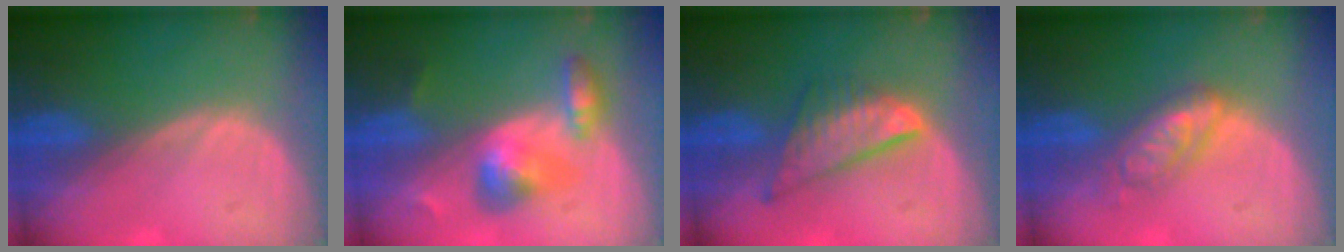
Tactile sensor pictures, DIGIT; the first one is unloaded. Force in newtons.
{"total": 6.2, "press": 6.1, "slide": 1.0}
{"total": 7.9, "press": 6.6, "slide": 4.3}
{"total": 5.5, "press": 5.5, "slide": 0.2}